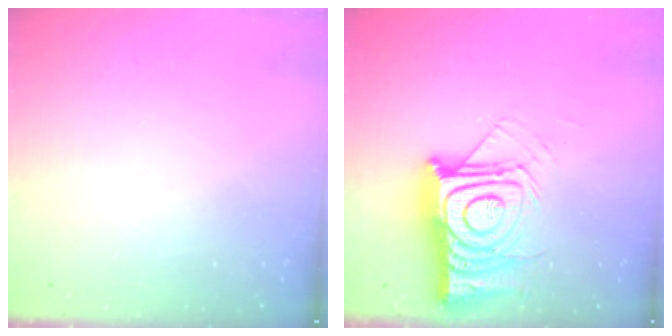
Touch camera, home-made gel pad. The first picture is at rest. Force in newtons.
{"total": 18.4, "press": 18.4, "slide": 1.5}